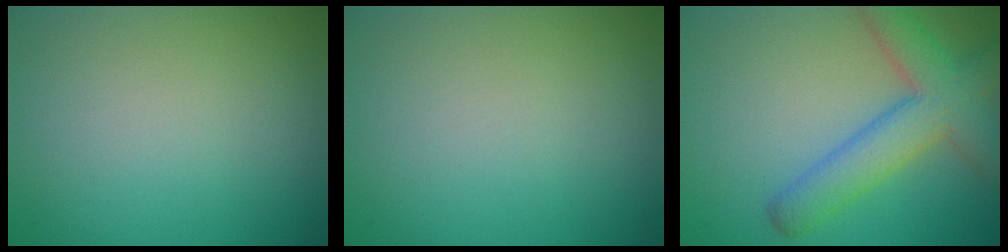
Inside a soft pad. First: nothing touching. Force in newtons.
{"total": 0.0}
{"total": 6.5, "press": 6.4, "slide": 0.3}